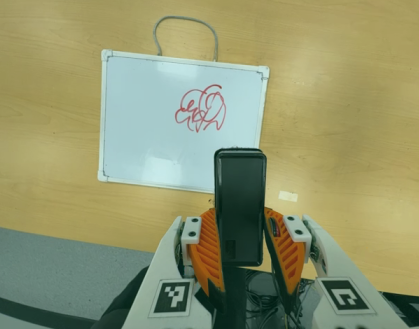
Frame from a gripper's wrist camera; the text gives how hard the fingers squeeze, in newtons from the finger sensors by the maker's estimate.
{"total": 4.7, "left": 3.3, "right": 6.2}